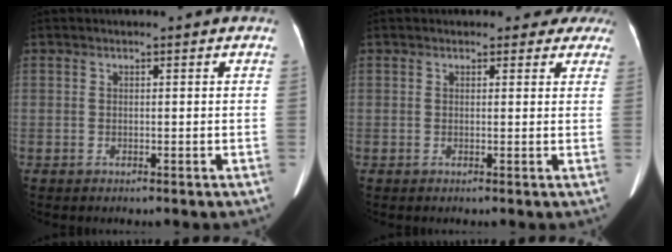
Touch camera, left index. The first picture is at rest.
{"total": 4.5, "force": [3.8, 2.3, 0.1], "torque": [0.024, -0.007, 0.020]}